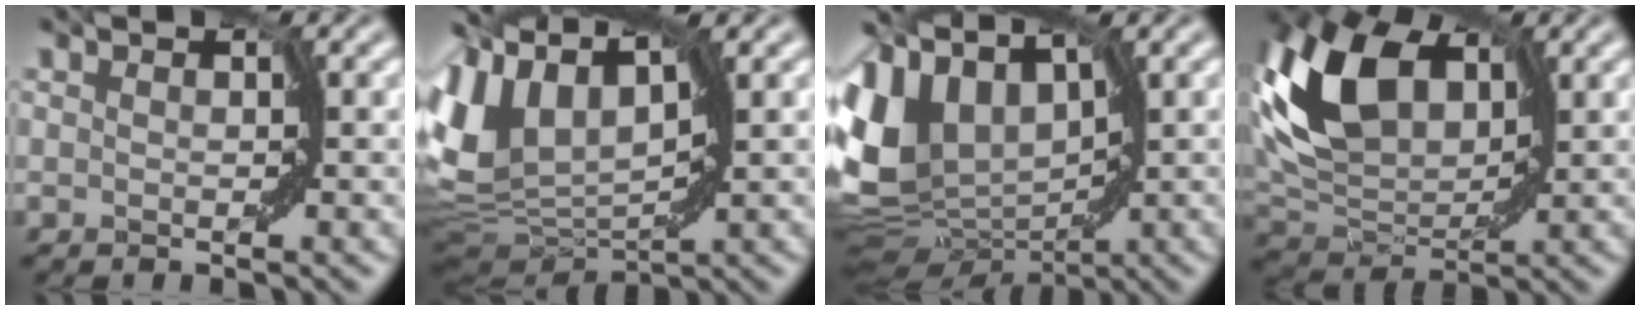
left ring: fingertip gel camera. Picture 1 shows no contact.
{"total": 7.0, "force": [3.5, 4.0, 4.5], "torque": [-0.125, 0.008, 0.080]}
{"total": 8.4, "force": [2.2, 6.0, 5.5], "torque": [-0.159, 0.001, 0.053]}
{"total": 9.6, "force": [2.7, 5.9, 7.0], "torque": [-0.175, 0.016, 0.053]}